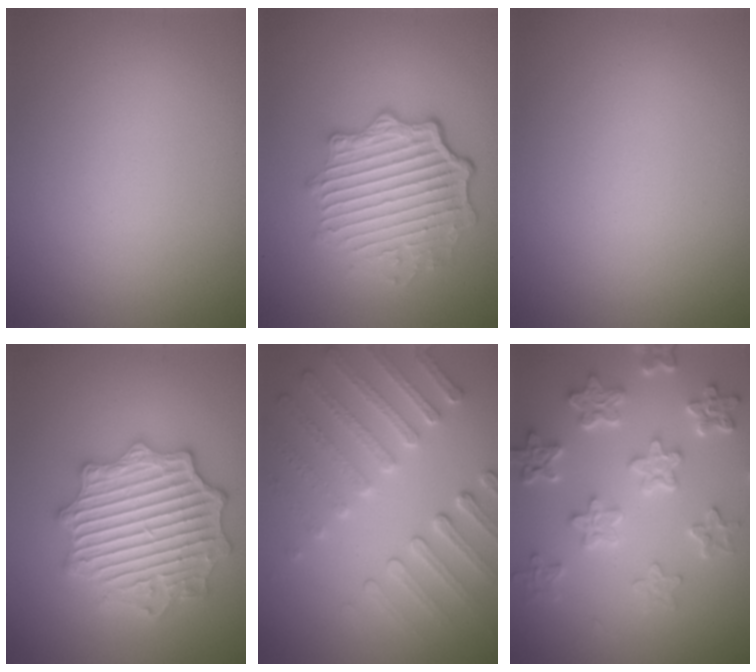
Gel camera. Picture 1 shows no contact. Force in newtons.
{"total": 5.9, "press": 4.4, "slide": 3.9}
{"total": 0.0}
{"total": 6.8, "press": 6.7, "slide": 1.1}
{"total": 5.0, "press": 3.8, "slide": 3.3}
{"total": 6.2, "press": 4.6, "slide": 4.1}